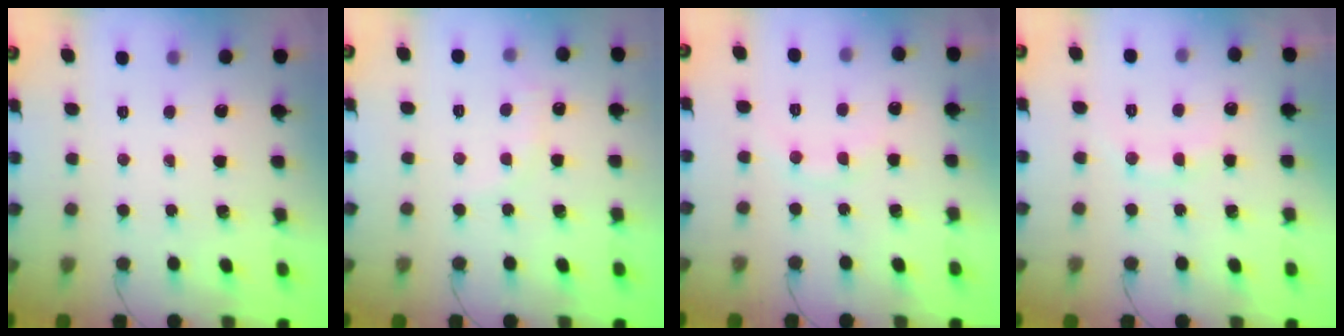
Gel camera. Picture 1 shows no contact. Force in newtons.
{"total": 4.6, "press": 4.3, "slide": 1.4}
{"total": 6.9, "press": 6.7, "slide": 1.4}
{"total": 8.3, "press": 8.1, "slide": 1.4}